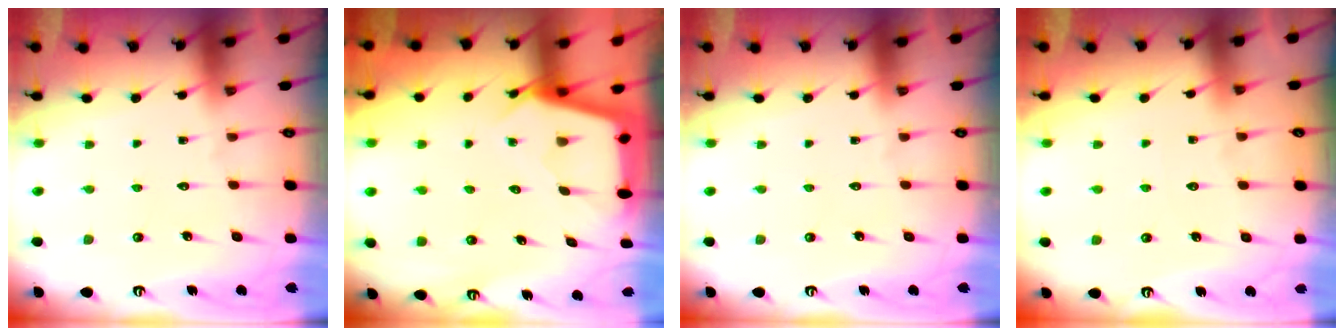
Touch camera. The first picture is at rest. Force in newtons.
{"total": 2.8, "press": 2.7, "slide": 0.3}
{"total": 0.0}
{"total": 1.6, "press": 1.6, "slide": 0.3}